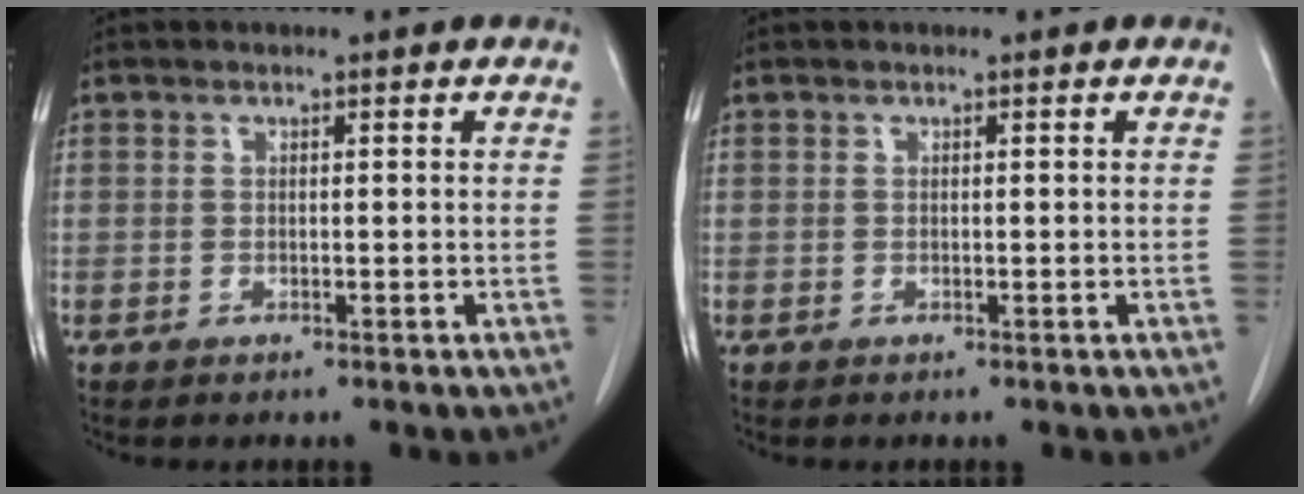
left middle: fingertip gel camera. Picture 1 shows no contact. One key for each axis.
{"total": 0.0}